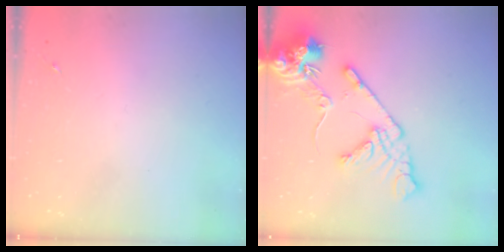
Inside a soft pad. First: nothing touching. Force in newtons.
{"total": 15.4, "press": 15.2, "slide": 2.2}